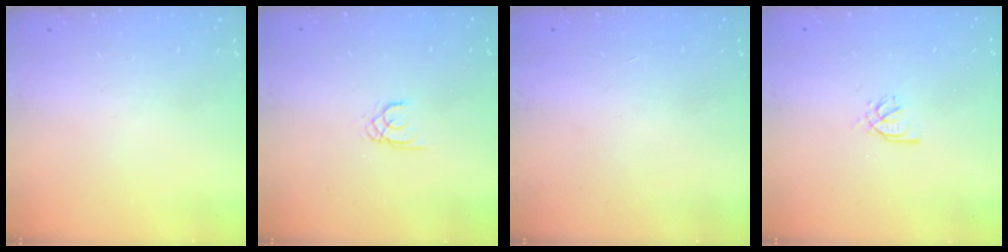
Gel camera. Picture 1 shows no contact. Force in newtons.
{"total": 1.3, "press": 1.3, "slide": 0.1}
{"total": 0.9, "press": 0.8, "slide": 0.2}
{"total": 1.7, "press": 1.6, "slide": 0.5}